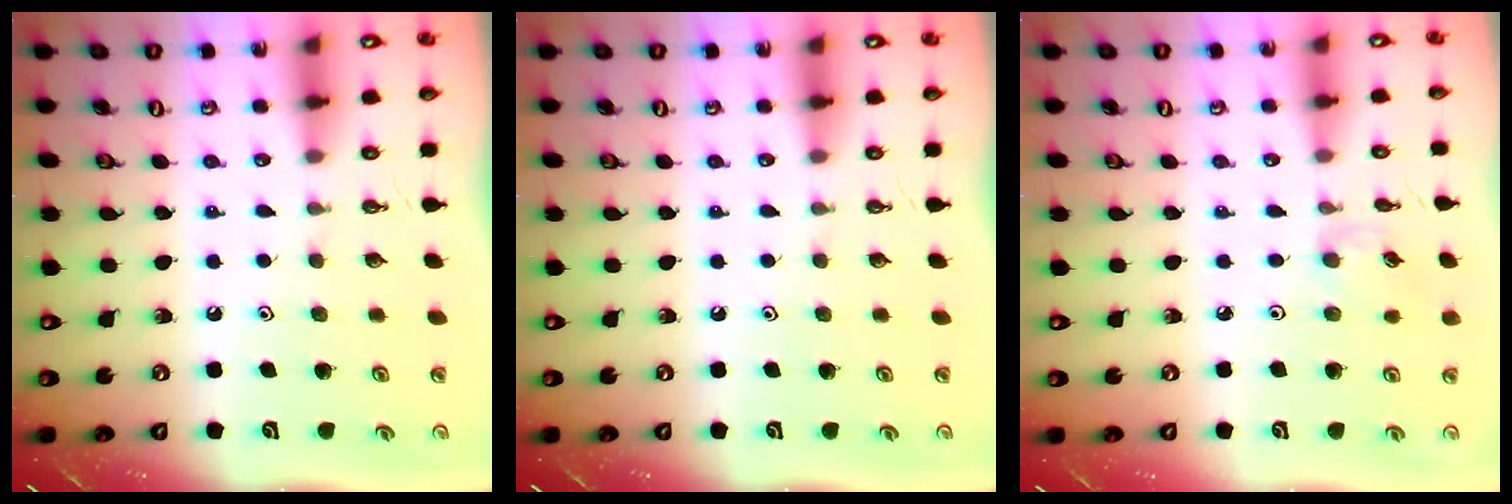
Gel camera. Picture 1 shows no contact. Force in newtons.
{"total": 0.0}
{"total": 3.1, "press": 3.1, "slide": 0.5}